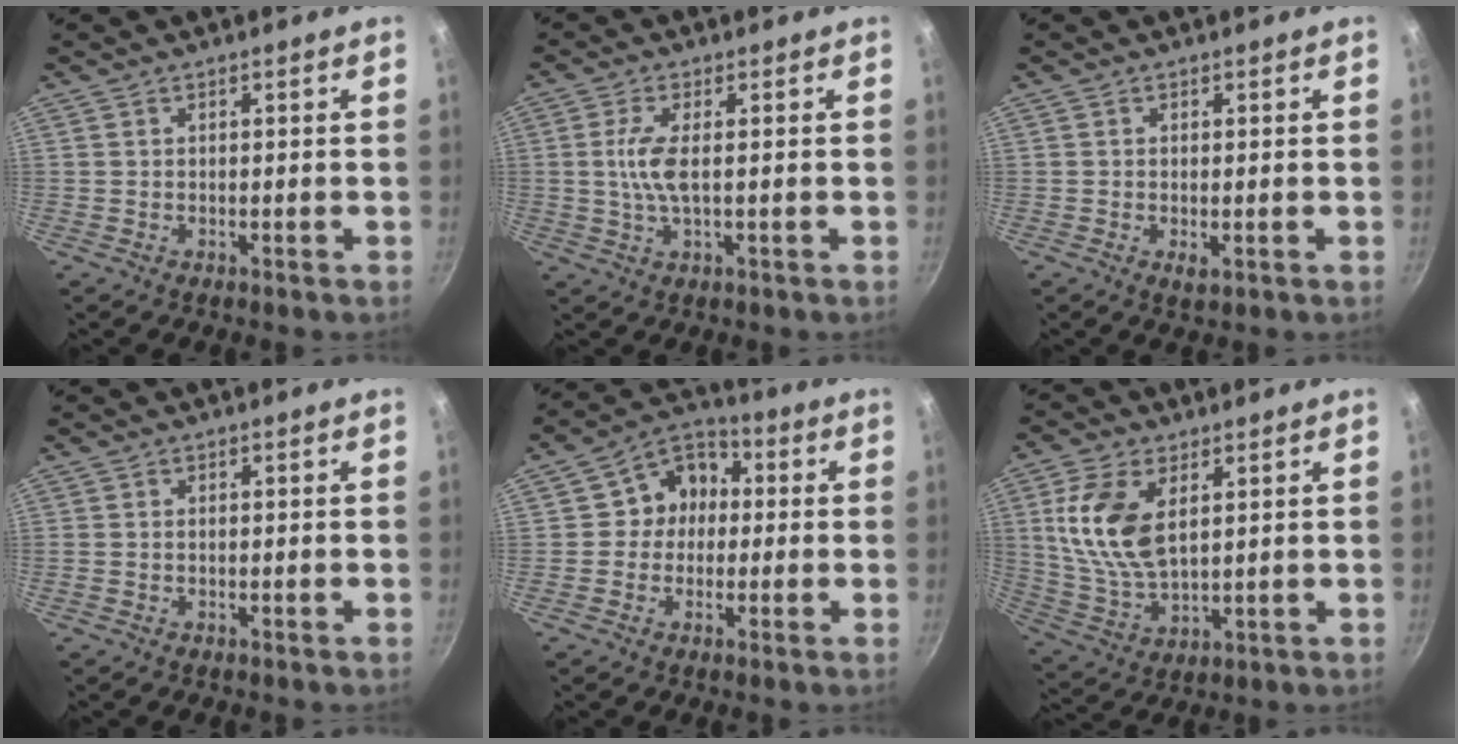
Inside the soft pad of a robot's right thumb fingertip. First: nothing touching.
{"total": 5.7, "force": [0.2, 1.8, 5.4], "torque": [-0.125, 0.002, 0.003]}
{"total": 1.7, "force": [-0.4, 0.7, 1.5], "torque": [-0.028, -0.005, -0.004]}
{"total": 0.5, "force": [-0.1, 0.4, 0.3], "torque": [-0.007, 0.003, -0.002]}
{"total": 8.7, "force": [0.2, 7.7, 4.0], "torque": [-0.020, 0.022, -0.017]}
{"total": 13.3, "force": [3.6, 7.4, 10.5], "torque": [-0.204, -0.015, 0.079]}